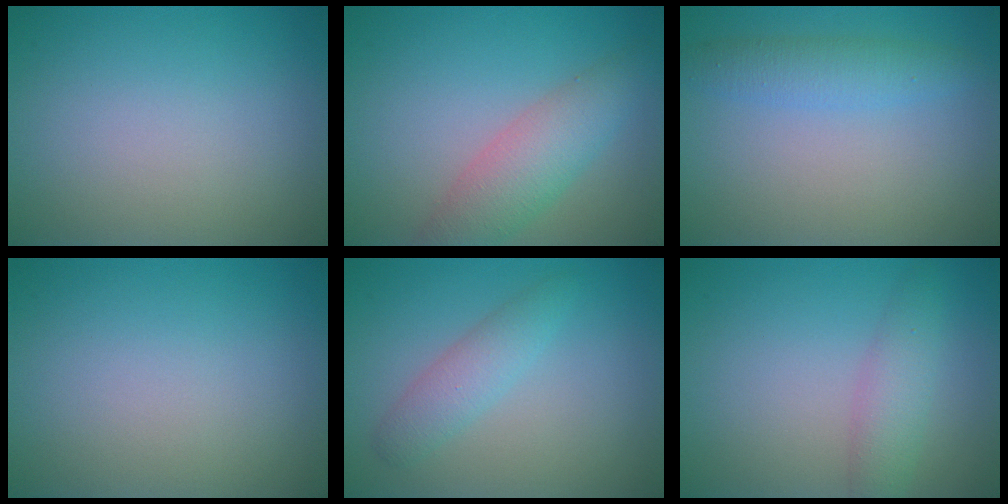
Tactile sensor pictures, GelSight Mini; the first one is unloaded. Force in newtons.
{"total": 4.5, "press": 4.5, "slide": 0.1}
{"total": 2.8, "press": 2.8, "slide": 0.0}
{"total": 0.0}
{"total": 2.4, "press": 2.4, "slide": 0.1}
{"total": 2.7, "press": 2.7, "slide": 0.0}